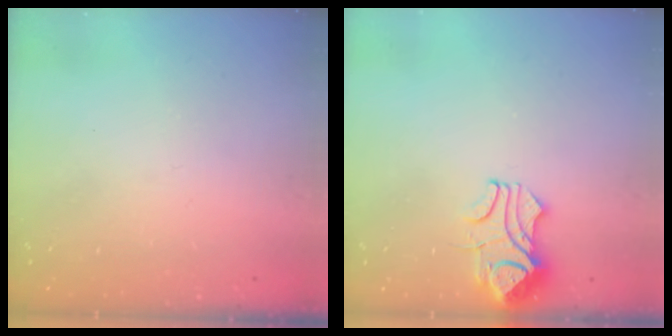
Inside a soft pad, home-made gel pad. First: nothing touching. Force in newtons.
{"total": 3.7, "press": 3.6, "slide": 0.9}